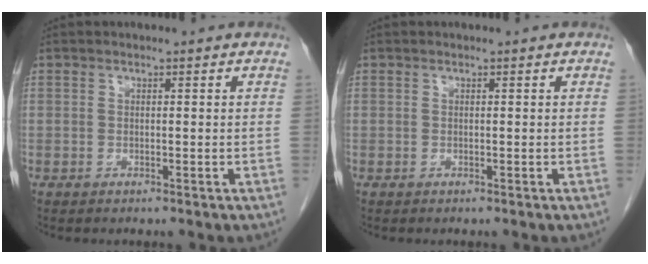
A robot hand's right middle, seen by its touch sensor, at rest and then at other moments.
{"total": 0.0}